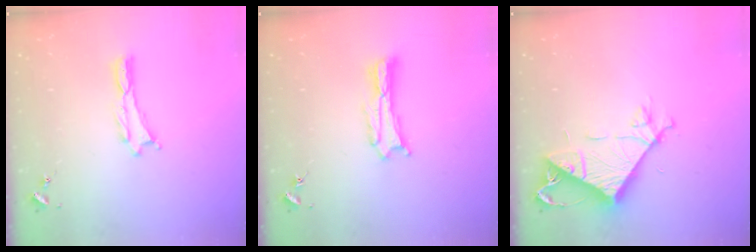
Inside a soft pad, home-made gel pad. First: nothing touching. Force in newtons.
{"total": 1.8, "press": 1.8, "slide": 0.3}
{"total": 9.5, "press": 9.5, "slide": 0.4}